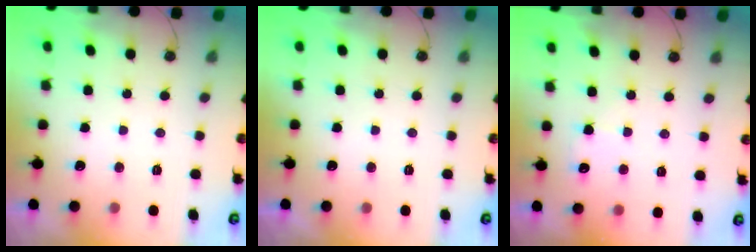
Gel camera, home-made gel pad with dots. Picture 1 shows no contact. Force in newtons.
{"total": 0.0}
{"total": 3.7, "press": 3.7, "slide": 0.4}